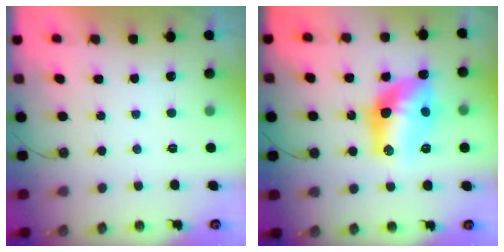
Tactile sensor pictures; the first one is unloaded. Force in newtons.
{"total": 14.1, "press": 14.1, "slide": 1.1}